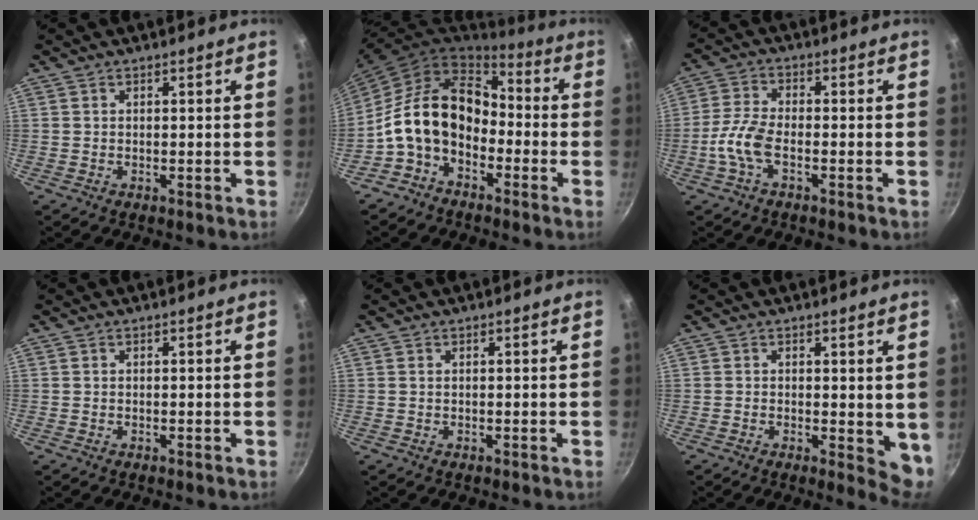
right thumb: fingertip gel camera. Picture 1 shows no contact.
{"total": 15.1, "force": [-3.6, 10.7, 9.9], "torque": [-0.154, 0.058, -0.081]}
{"total": 6.4, "force": [-2.4, 2.7, 5.2], "torque": [-0.114, 0.021, -0.059]}
{"total": 0.0}
{"total": 0.0}
{"total": 5.0, "force": [0.6, 2.5, 4.3], "torque": [-0.050, -0.013, 0.008]}